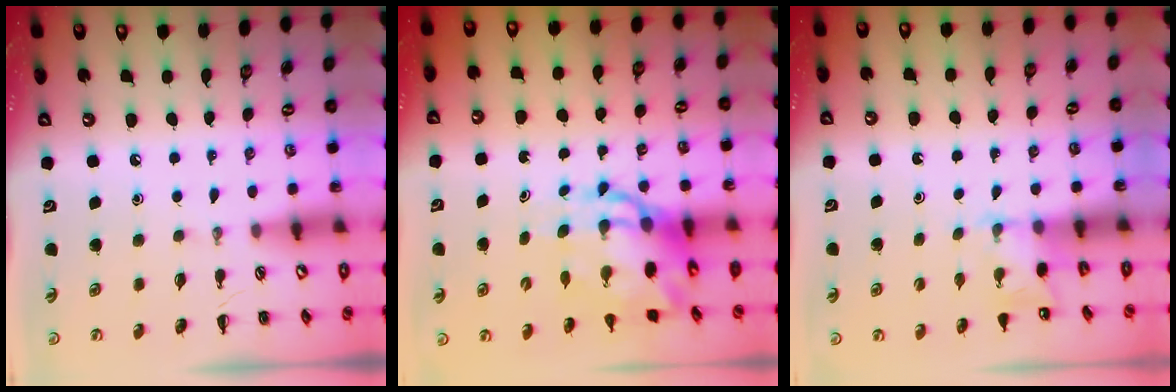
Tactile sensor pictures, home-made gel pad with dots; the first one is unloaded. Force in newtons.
{"total": 10.2, "press": 9.9, "slide": 2.7}
{"total": 2.8, "press": 2.7, "slide": 0.9}